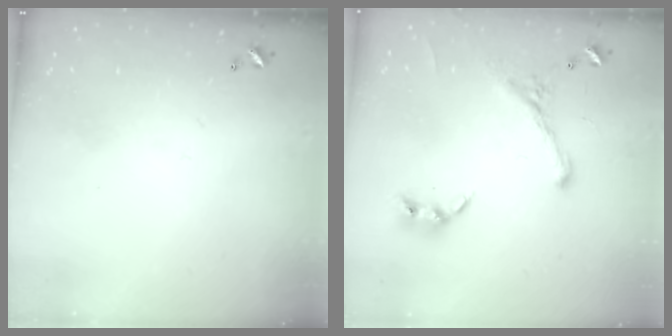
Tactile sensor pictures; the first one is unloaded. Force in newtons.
{"total": 1.1, "press": 0.6, "slide": 0.9}